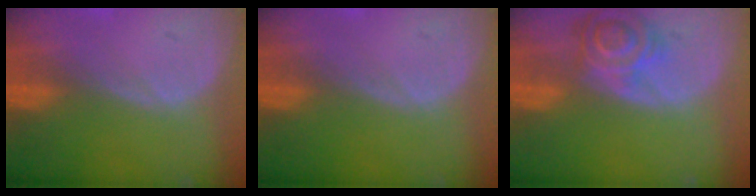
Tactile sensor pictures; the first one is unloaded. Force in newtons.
{"total": 0.0}
{"total": 7.4, "press": 6.6, "slide": 3.4}